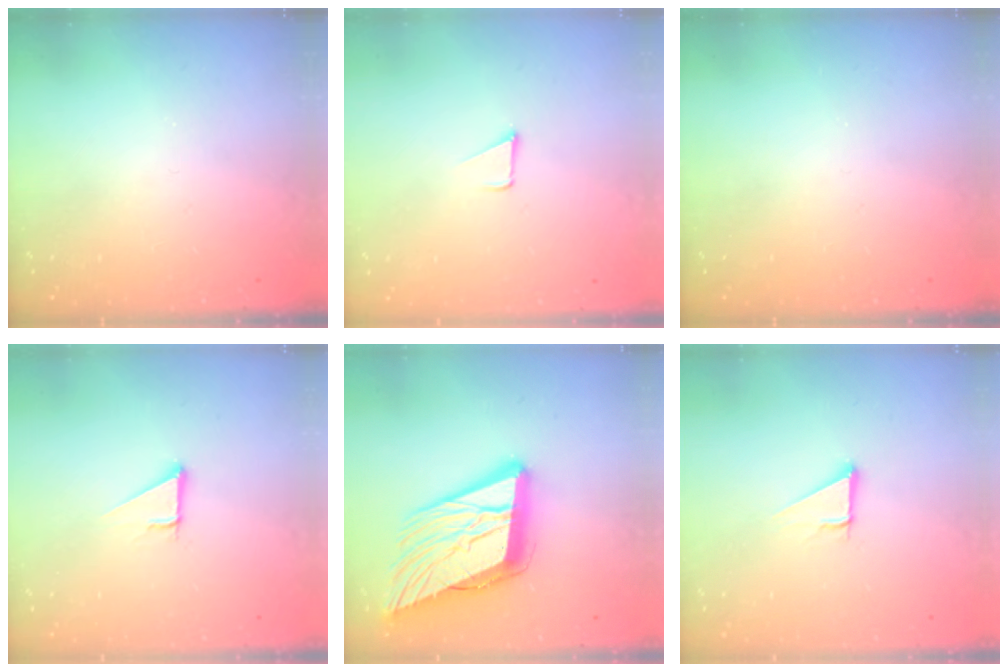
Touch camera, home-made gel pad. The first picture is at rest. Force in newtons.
{"total": 1.7, "press": 1.7, "slide": 0.1}
{"total": 0.0}
{"total": 2.9, "press": 2.9, "slide": 0.1}
{"total": 23.3, "press": 22.8, "slide": 5.1}
{"total": 3.7, "press": 3.7, "slide": 0.2}